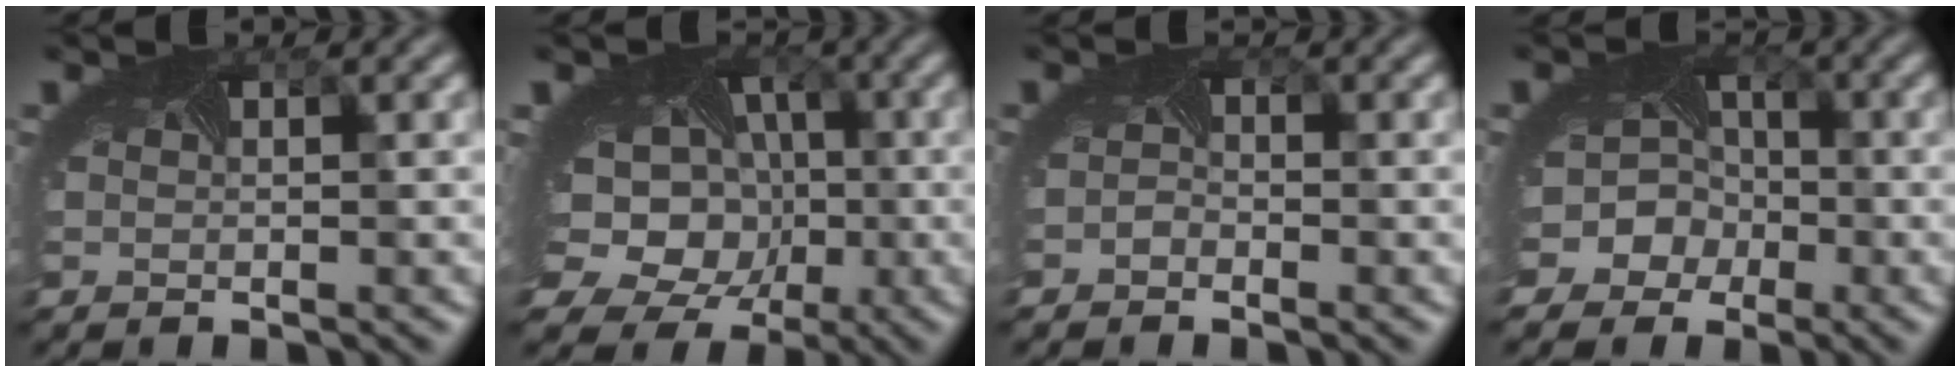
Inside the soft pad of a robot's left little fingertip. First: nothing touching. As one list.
[{"total": 13.2, "force": [-1.3, 11.2, 6.8], "torque": [-0.127, -0.011, -0.043]}, {"total": 0.9, "force": [-0.8, 0.4, 0.0], "torque": [-0.007, -0.005, -0.018]}, {"total": 7.7, "force": [-2.8, 6.9, 2.2], "torque": [-0.035, 0.003, -0.072]}]